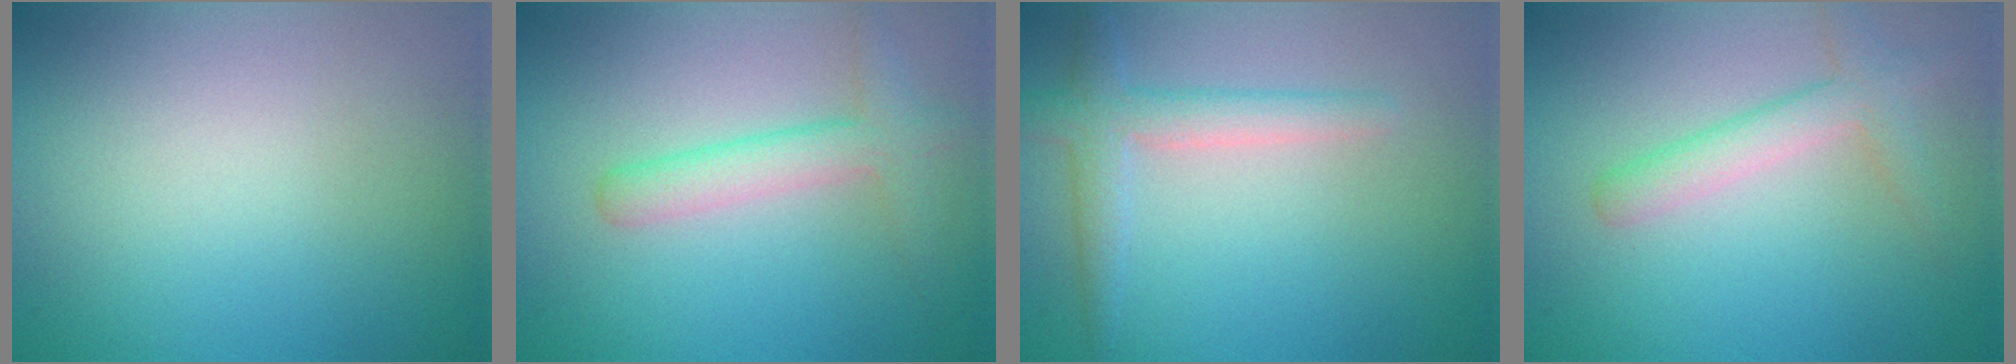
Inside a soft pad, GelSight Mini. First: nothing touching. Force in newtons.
{"total": 2.9, "press": 2.9, "slide": 0.2}
{"total": 3.0, "press": 3.0, "slide": 0.1}
{"total": 2.8, "press": 2.8, "slide": 0.1}